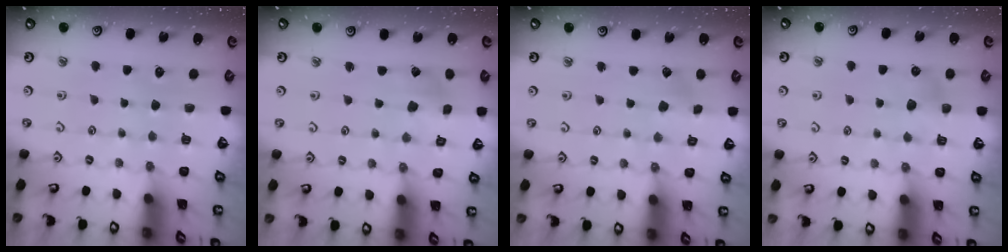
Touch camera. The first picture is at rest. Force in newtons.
{"total": 2.7, "press": 2.6, "slide": 0.3}
{"total": 1.8, "press": 1.7, "slide": 0.6}
{"total": 4.4, "press": 4.3, "slide": 0.3}